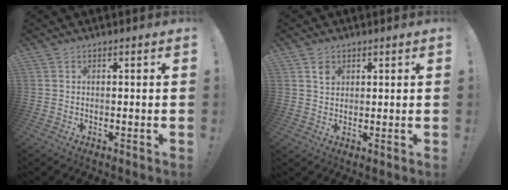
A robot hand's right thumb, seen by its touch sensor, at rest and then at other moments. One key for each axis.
{"total": 2.9, "fx": 1.7, "fy": 2.1, "fz": 1.2, "tx": -0.004, "ty": -0.007, "tz": 0.026}